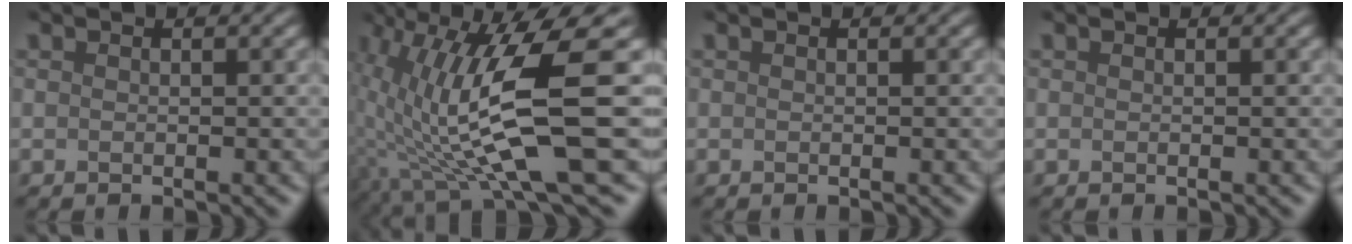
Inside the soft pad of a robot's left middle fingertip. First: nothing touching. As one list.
[{"total": 9.6, "force": [-0.2, 1.8, 9.5], "torque": [-0.182, -0.013, 0.006]}, {"total": 0.0}, {"total": 0.0}]